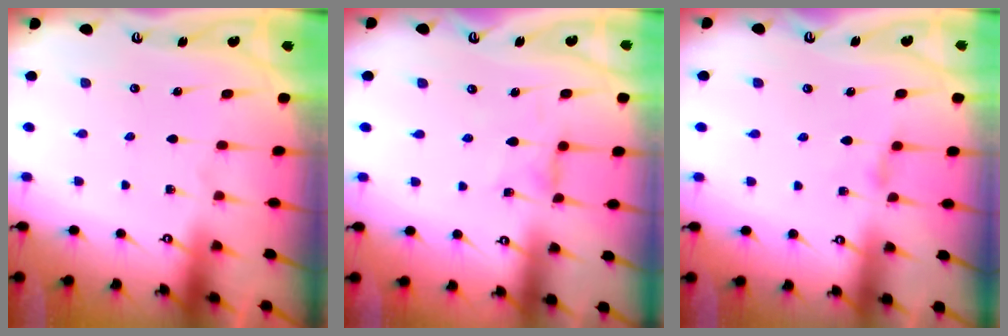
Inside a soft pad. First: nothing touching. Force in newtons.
{"total": 1.0, "press": 1.0, "slide": 0.1}
{"total": 1.6, "press": 1.6, "slide": 0.3}